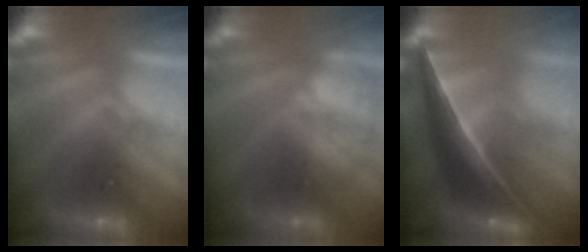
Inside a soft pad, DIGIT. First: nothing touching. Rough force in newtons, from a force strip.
{"total": 7.8}
{"total": 9.1}